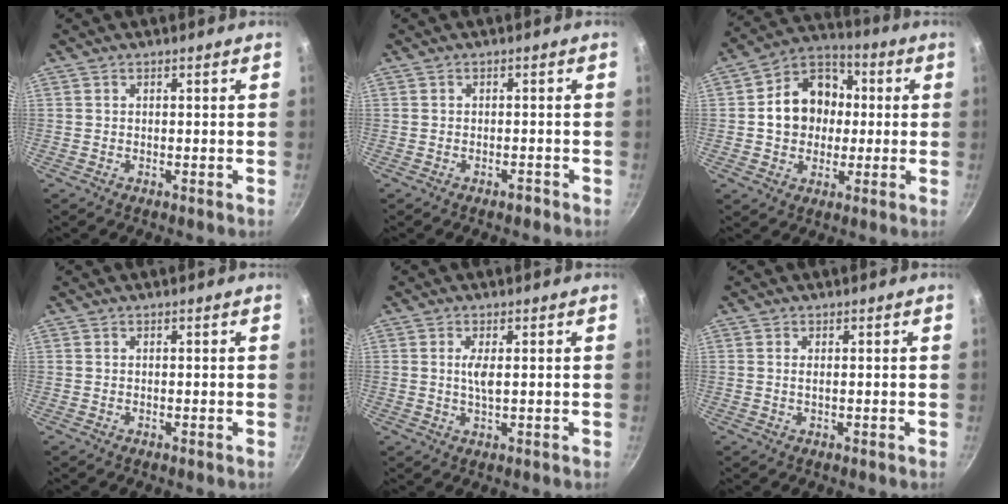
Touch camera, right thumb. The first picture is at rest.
{"total": 1.3, "force": [-1.0, 0.6, 0.6], "torque": [-0.005, 0.014, -0.010]}
{"total": 14.0, "force": [0.7, 11.6, 7.7], "torque": [-0.089, 0.026, -0.001]}
{"total": 0.0}
{"total": 3.0, "force": [0.5, 0.9, 2.8], "torque": [-0.056, -0.002, 0.011]}
{"total": 0.9, "force": [0.1, 0.3, 0.8], "torque": [-0.016, -0.001, 0.002]}